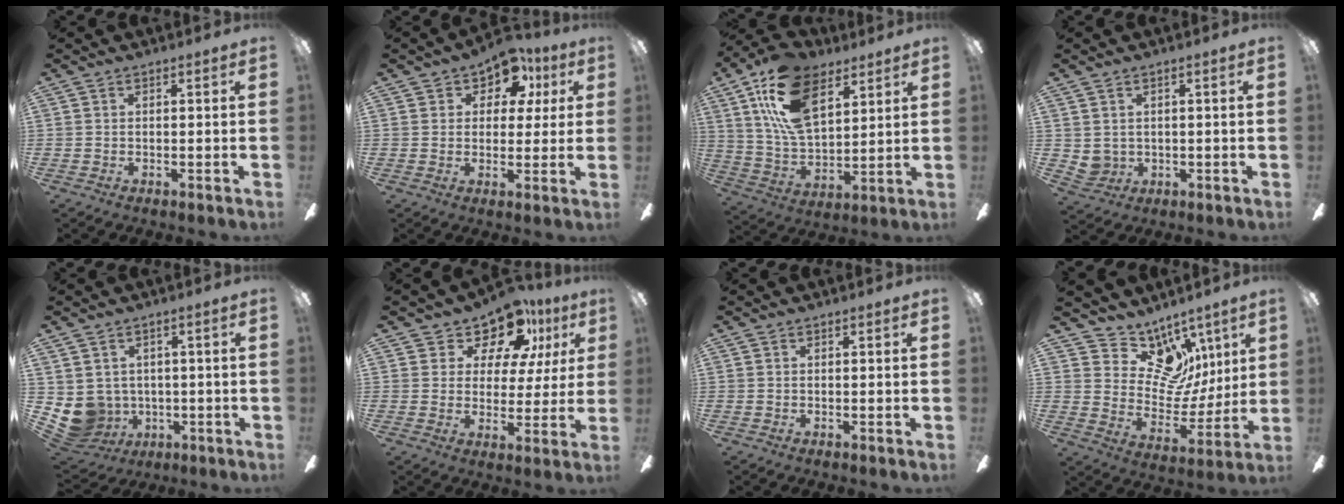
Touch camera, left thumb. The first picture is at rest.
{"total": 9.1, "force": [5.3, 6.1, 4.1], "torque": [-0.065, -0.019, 0.096]}
{"total": 20.4, "force": [10.9, 11.0, 13.2], "torque": [-0.280, -0.033, 0.196]}
{"total": 2.8, "force": [1.4, 2.3, 0.5], "torque": [-0.016, -0.007, 0.028]}
{"total": 6.6, "force": [0.0, 6.4, 1.3], "torque": [-0.078, -0.013, 0.007]}
{"total": 13.1, "force": [9.5, 6.9, 5.9], "torque": [-0.095, -0.059, 0.171]}
{"total": 0.0}
{"total": 15.3, "force": [8.7, 10.9, 6.3], "torque": [-0.095, -0.061, 0.170]}